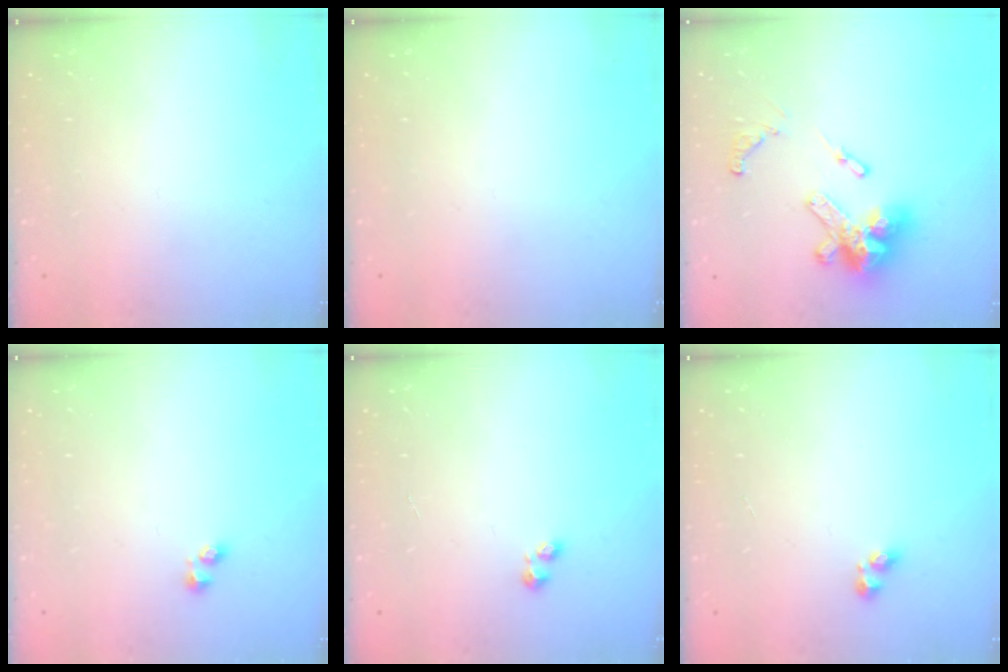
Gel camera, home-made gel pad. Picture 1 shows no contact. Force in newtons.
{"total": 0.0}
{"total": 17.2, "press": 17.1, "slide": 1.6}
{"total": 2.1, "press": 1.9, "slide": 0.9}
{"total": 1.9, "press": 1.8, "slide": 0.5}
{"total": 3.3, "press": 3.3, "slide": 0.5}